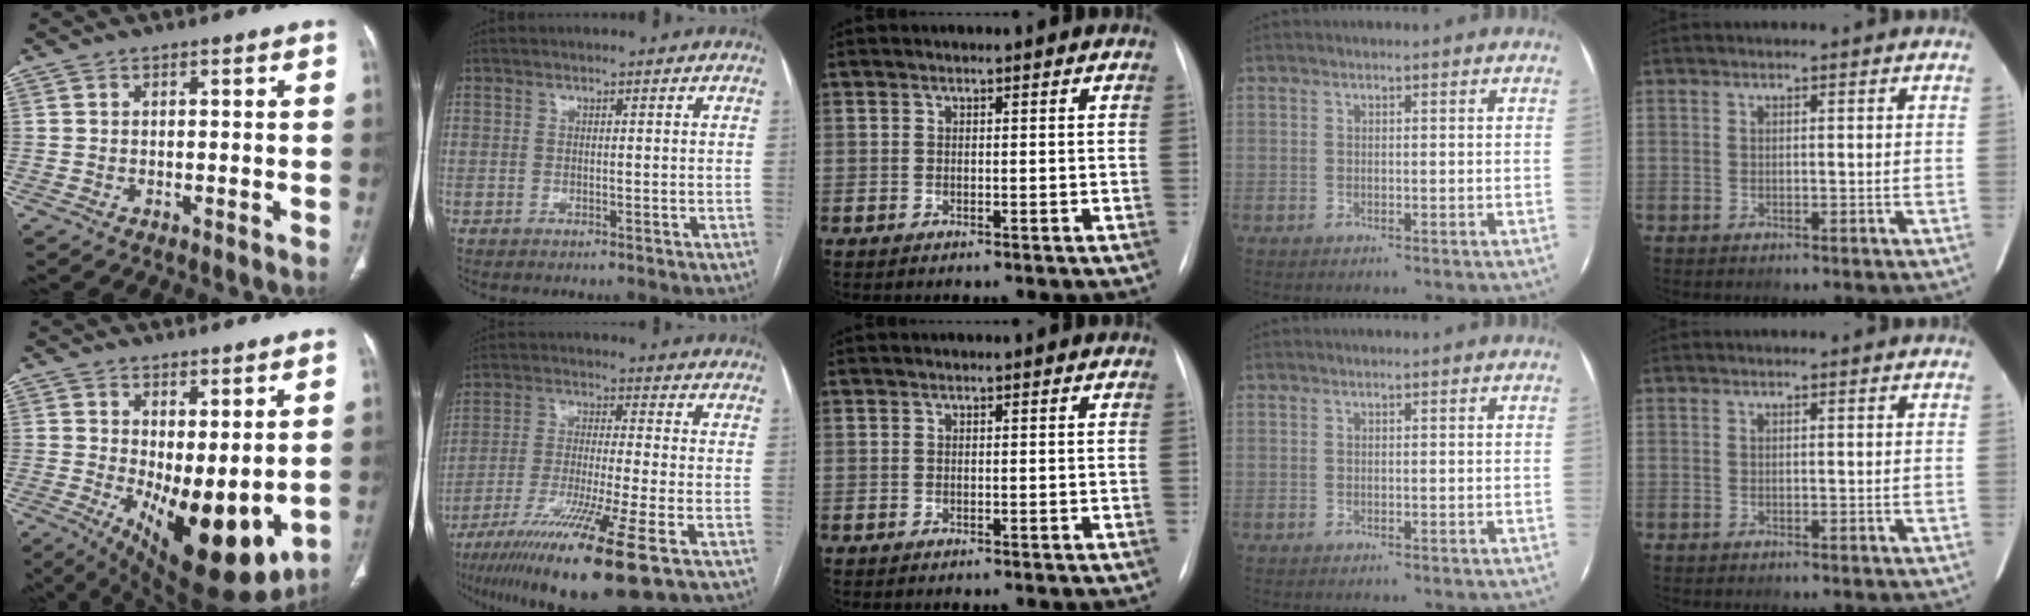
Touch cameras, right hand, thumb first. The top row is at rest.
{"thumb": {"total": 16.4, "force": [-1.0, 7.0, 14.8], "torque": [-0.219, -0.036, 0.010]}, "index": {"total": 16.5, "force": [-9.6, -0.4, 13.4], "torque": [-0.240, -0.046, -0.169]}}